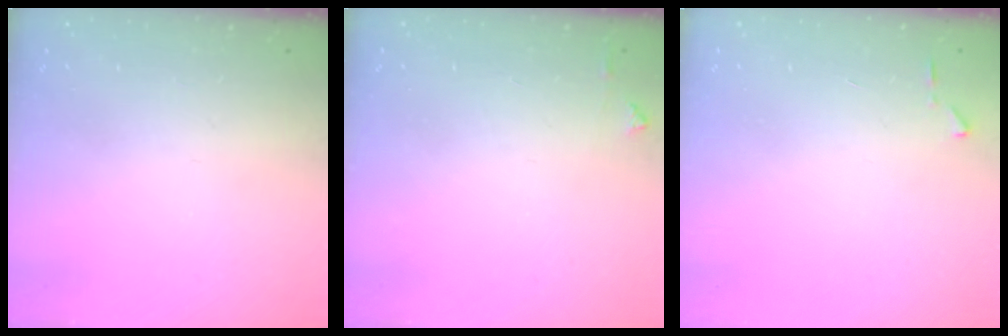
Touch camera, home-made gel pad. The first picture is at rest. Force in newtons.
{"total": 3.5, "press": 3.4, "slide": 0.5}
{"total": 3.6, "press": 3.6, "slide": 0.5}